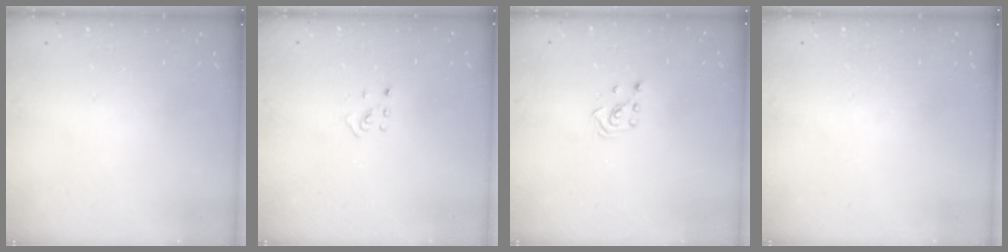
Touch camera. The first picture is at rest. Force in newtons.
{"total": 2.7, "press": 2.6, "slide": 0.6}
{"total": 2.1, "press": 1.9, "slide": 0.8}
{"total": 0.0}